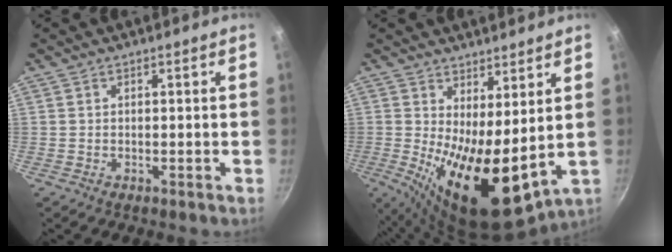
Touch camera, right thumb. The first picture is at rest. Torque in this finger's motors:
{"motor_torque": [-0.59, 1.79, 2.36, -0.41, 0.22]}